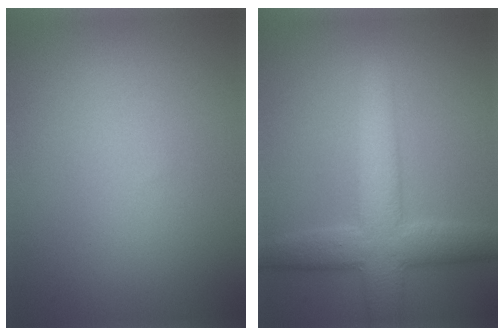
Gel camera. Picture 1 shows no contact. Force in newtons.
{"total": 6.7, "press": 6.7, "slide": 0.2}